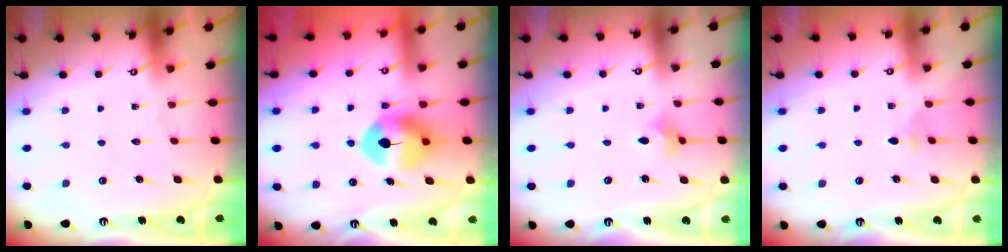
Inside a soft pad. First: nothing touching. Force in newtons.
{"total": 9.4, "press": 9.3, "slide": 1.1}
{"total": 3.3, "press": 3.2, "slide": 0.8}
{"total": 2.7, "press": 2.6, "slide": 0.6}